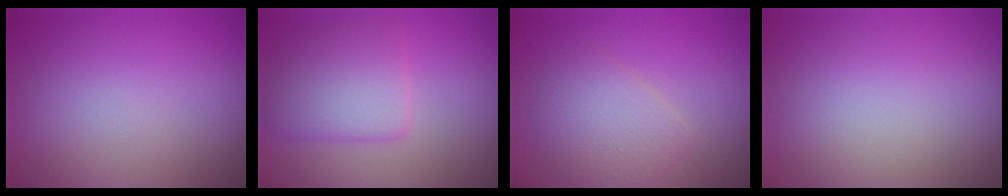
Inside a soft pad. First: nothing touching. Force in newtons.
{"total": 3.8, "press": 3.8, "slide": 0.1}
{"total": 3.1, "press": 3.1, "slide": 0.1}
{"total": 0.0}